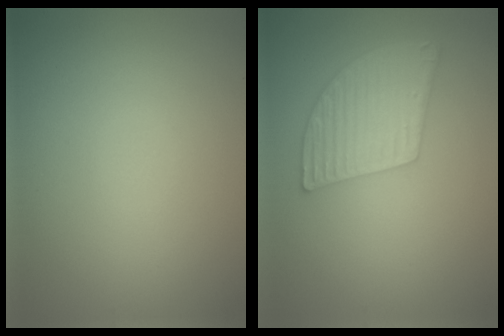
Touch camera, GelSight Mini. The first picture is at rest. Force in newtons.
{"total": 5.6, "press": 4.3, "slide": 3.6}